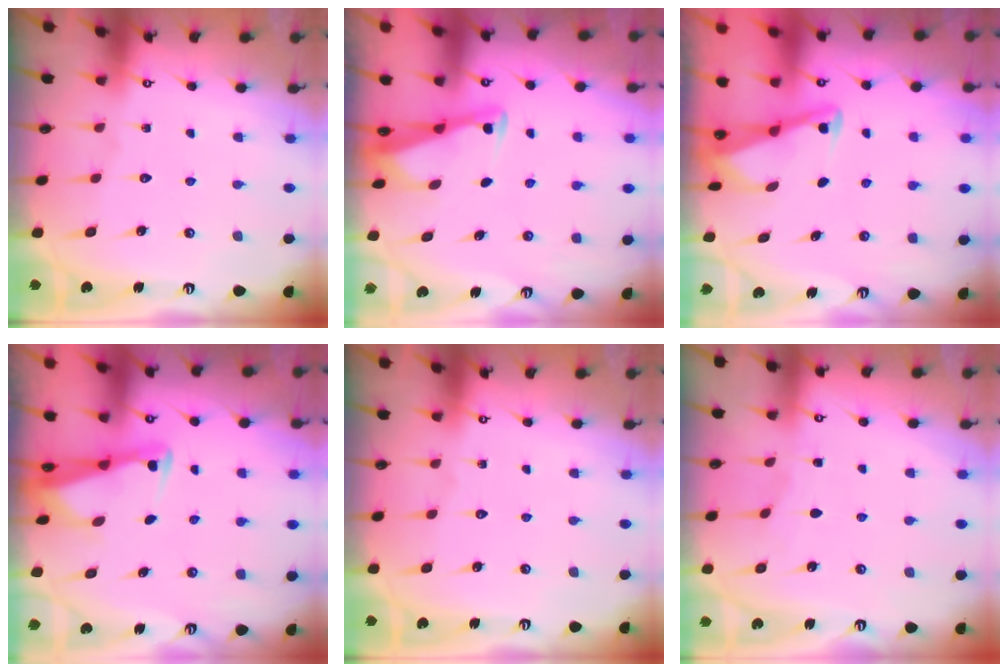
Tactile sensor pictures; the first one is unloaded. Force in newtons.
{"total": 2.9, "press": 2.9, "slide": 0.3}
{"total": 3.5, "press": 3.5, "slide": 0.3}
{"total": 2.4, "press": 2.3, "slide": 0.5}
{"total": 0.0}
{"total": 1.6, "press": 1.6, "slide": 0.3}